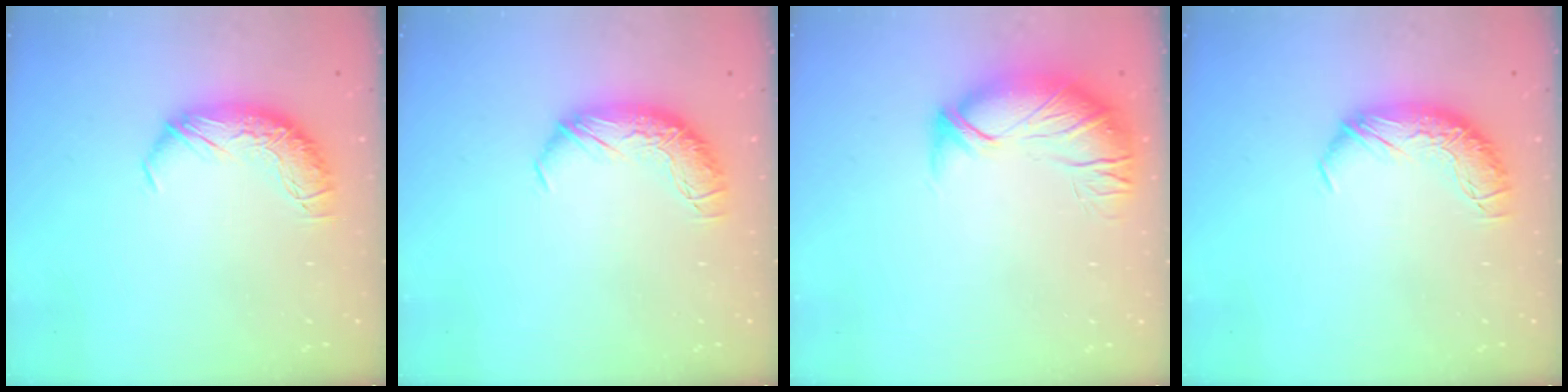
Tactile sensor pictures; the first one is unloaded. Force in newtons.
{"total": 0.0}
{"total": 2.7, "press": 1.2, "slide": 2.4}
{"total": 0.0}